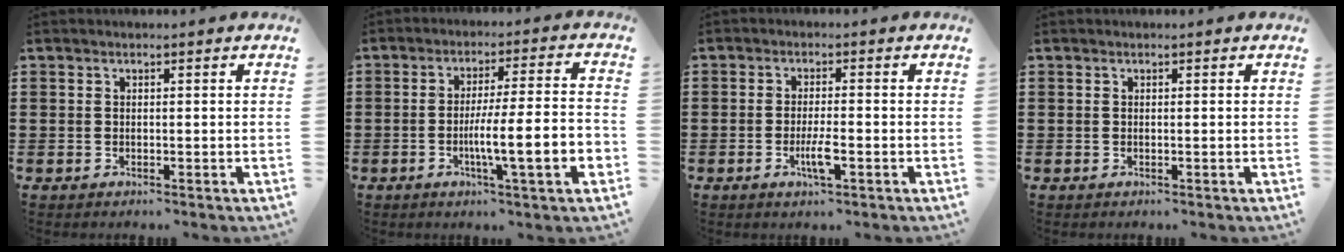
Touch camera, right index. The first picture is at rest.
{"total": 9.2, "force": [-3.0, 0.4, 8.7], "torque": [-0.153, -0.010, -0.057]}
{"total": 3.8, "force": [-1.6, 0.6, 3.4], "torque": [-0.072, -0.005, -0.032]}
{"total": 0.0}